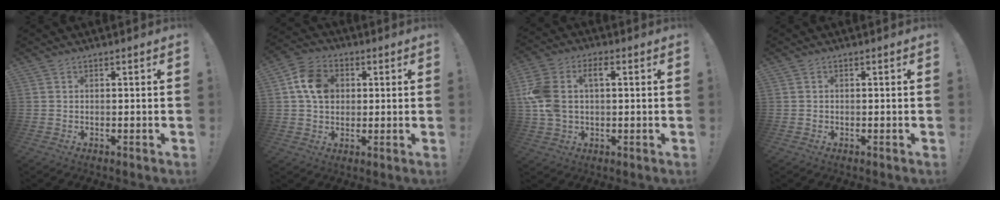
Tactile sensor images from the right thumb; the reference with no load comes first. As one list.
[{"total": 11.0, "force": [2.2, 8.8, 6.3], "torque": [-0.089, 0.012, 0.048]}, {"total": 11.0, "force": [1.7, 7.6, 7.8], "torque": [-0.181, 0.005, 0.029]}, {"total": 0.6, "force": [-0.3, 0.5, 0.1], "torque": [-0.005, 0.002, -0.005]}]